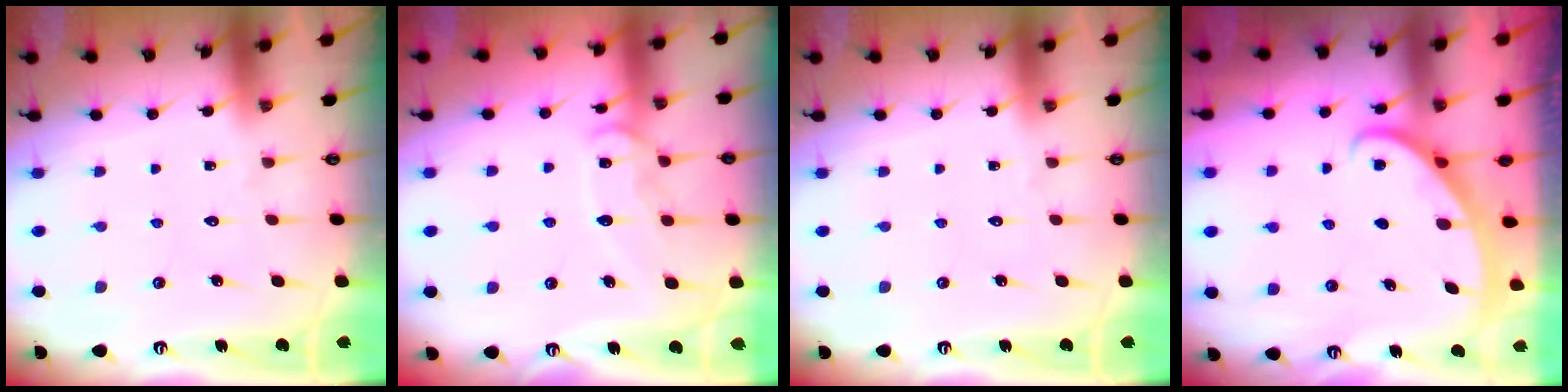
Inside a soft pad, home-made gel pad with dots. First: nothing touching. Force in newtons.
{"total": 10.8, "press": 10.8, "slide": 1.0}
{"total": 0.0}
{"total": 3.0, "press": 3.0, "slide": 0.1}